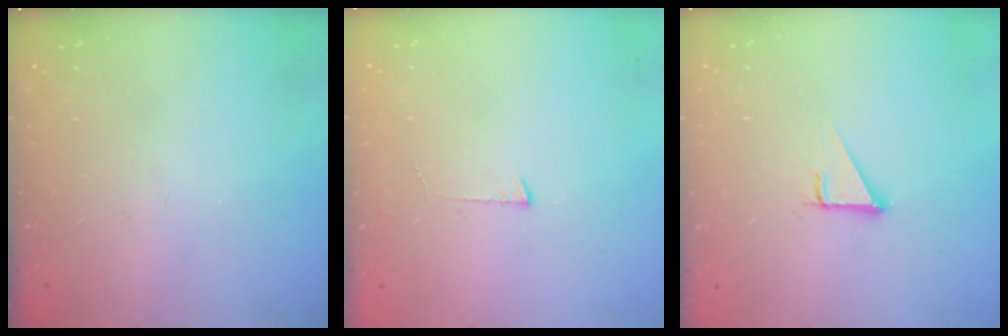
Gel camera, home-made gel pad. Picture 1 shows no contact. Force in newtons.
{"total": 3.0, "press": 3.0, "slide": 0.3}
{"total": 2.9, "press": 2.9, "slide": 0.1}